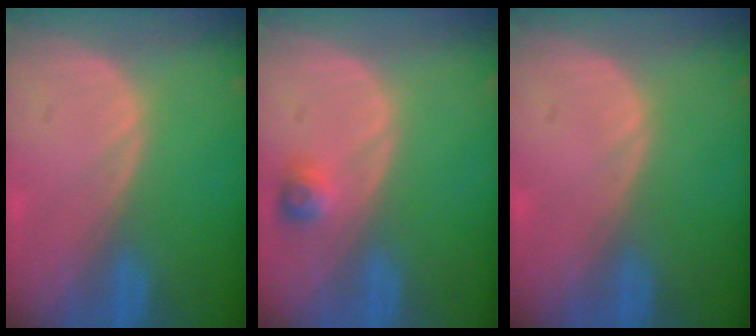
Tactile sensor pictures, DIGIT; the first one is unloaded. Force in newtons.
{"total": 2.2, "press": 2.2, "slide": 0.4}
{"total": 0.0}